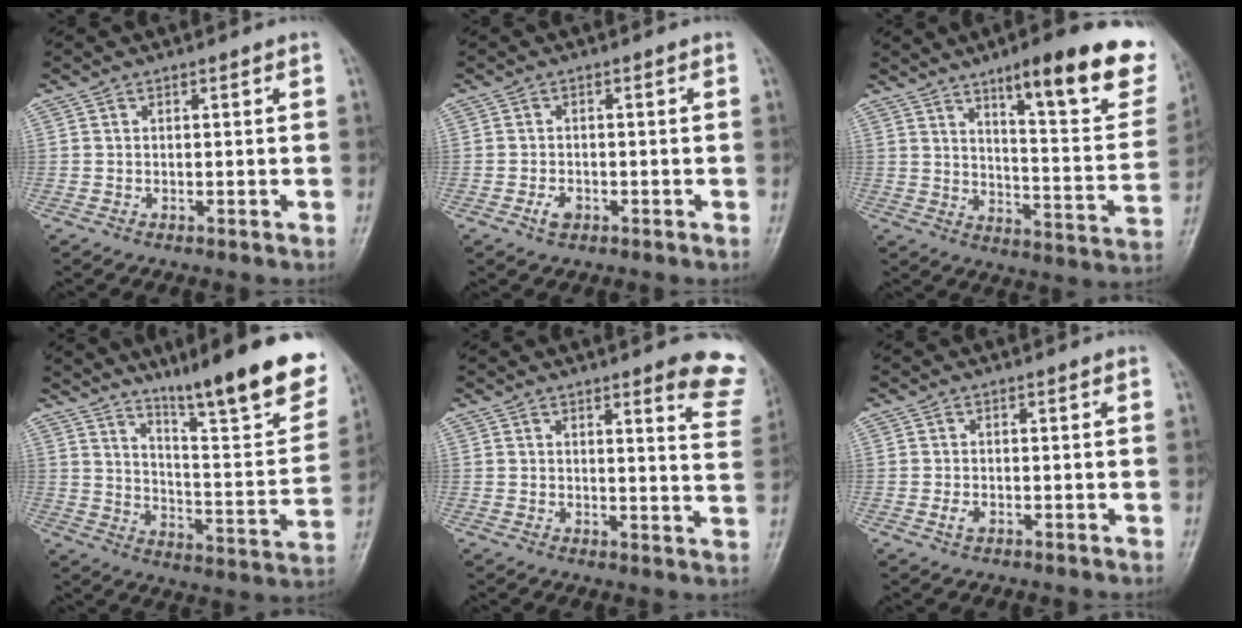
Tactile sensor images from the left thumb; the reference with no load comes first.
{"total": 2.2, "force": [-1.1, 1.3, 1.3], "torque": [-0.025, 0.004, -0.018]}
{"total": 22.4, "force": [13.3, 5.2, 17.2], "torque": [-0.197, -0.057, 0.190]}
{"total": 23.0, "force": [15.7, 3.7, 16.4], "torque": [-0.211, -0.078, 0.239]}
{"total": 10.5, "force": [7.7, 2.4, 6.7], "torque": [-0.045, -0.040, 0.067]}
{"total": 1.4, "force": [-0.5, 0.8, 1.0], "torque": [-0.022, 0.002, -0.010]}